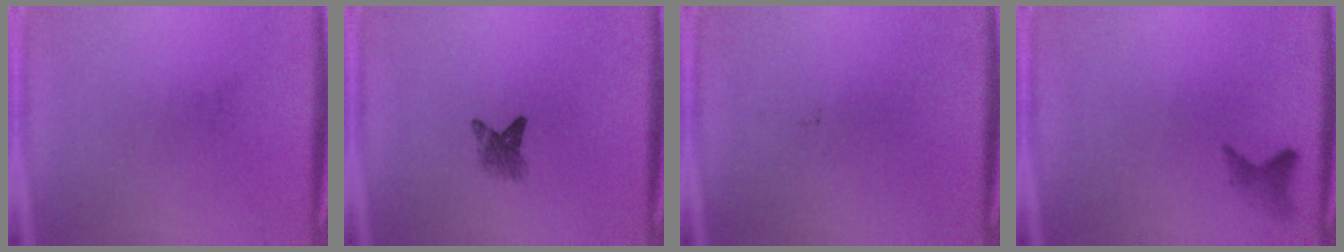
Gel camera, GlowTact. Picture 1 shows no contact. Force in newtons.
{"total": 2.7}
{"total": 0.0}
{"total": 1.4}